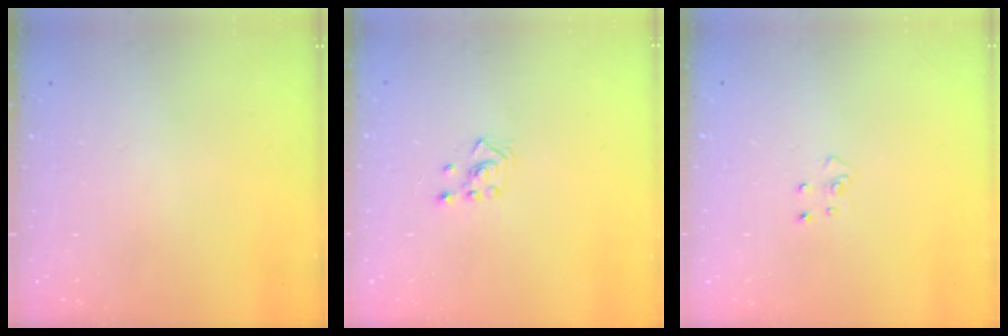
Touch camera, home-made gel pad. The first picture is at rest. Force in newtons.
{"total": 2.6, "press": 2.4, "slide": 0.9}
{"total": 3.6, "press": 3.6, "slide": 0.3}